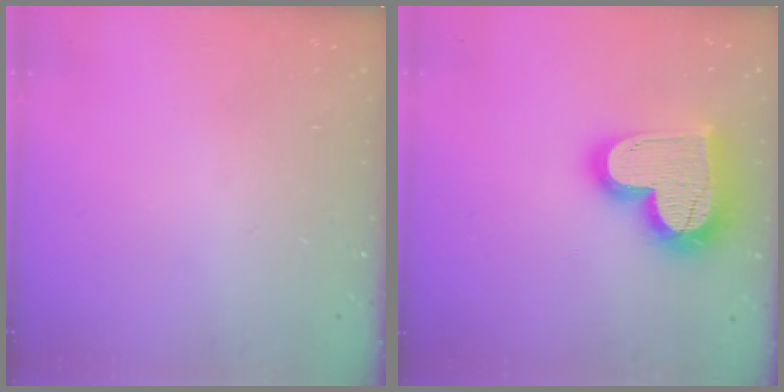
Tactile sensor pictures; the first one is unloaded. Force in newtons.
{"total": 22.6, "press": 22.5, "slide": 1.8}